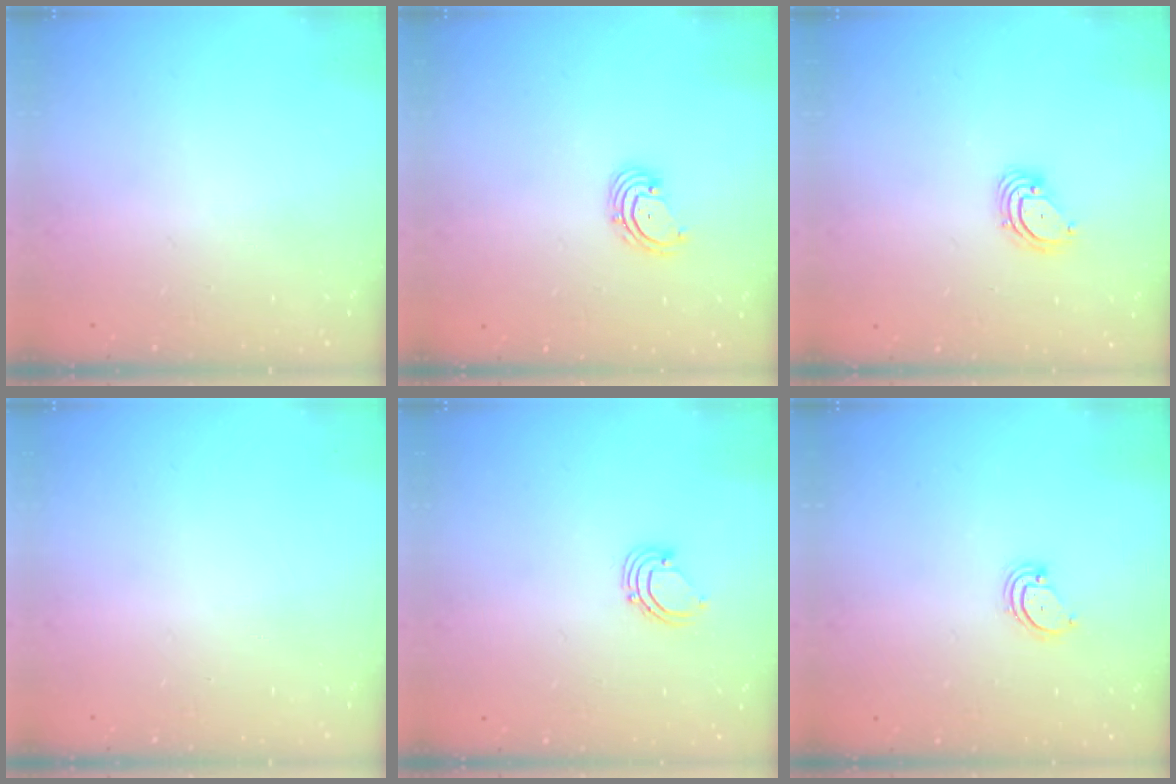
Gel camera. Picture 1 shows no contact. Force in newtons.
{"total": 2.7, "press": 2.7, "slide": 0.6}
{"total": 3.4, "press": 3.4, "slide": 0.1}
{"total": 0.0}
{"total": 2.9, "press": 2.9, "slide": 0.2}
{"total": 3.0, "press": 3.0, "slide": 0.4}